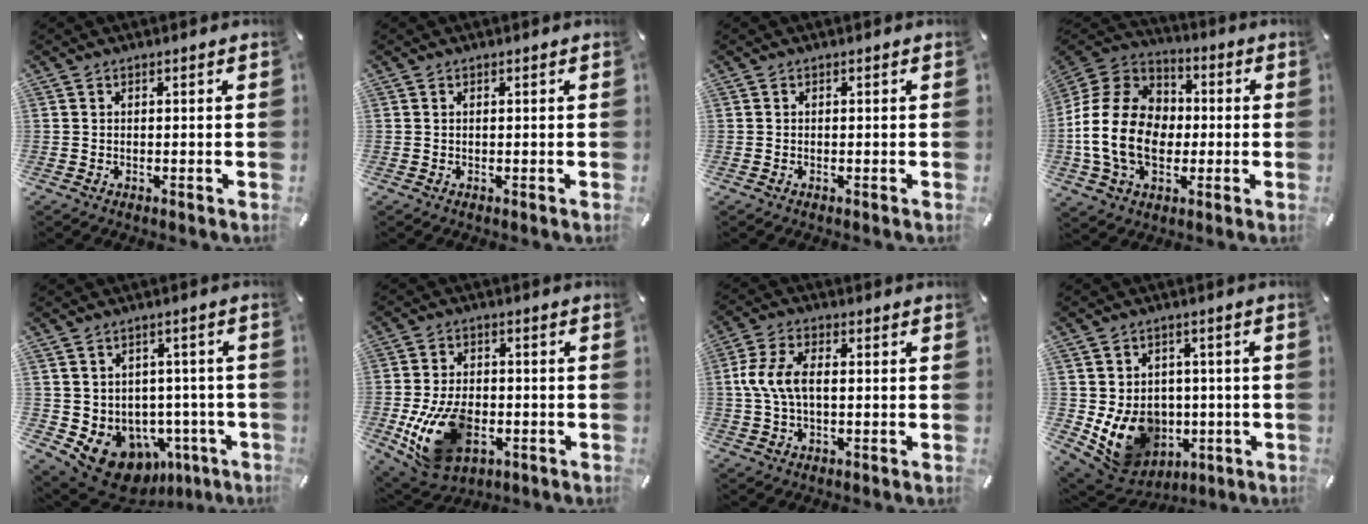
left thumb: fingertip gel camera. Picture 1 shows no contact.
{"total": 0.0}
{"total": 0.0}
{"total": 17.8, "force": [-2.7, 13.8, 10.9], "torque": [-0.246, 0.029, -0.049]}
{"total": 10.8, "force": [-5.8, 7.9, 4.5], "torque": [-0.081, 0.020, -0.090]}
{"total": 15.8, "force": [-4.1, 10.5, 11.1], "torque": [-0.216, 0.006, -0.066]}
{"total": 8.0, "force": [0.3, 4.7, 6.6], "torque": [-0.154, 0.004, -0.001]}
{"total": 12.2, "force": [-1.8, 10.8, 5.4], "torque": [-0.111, -0.008, -0.020]}